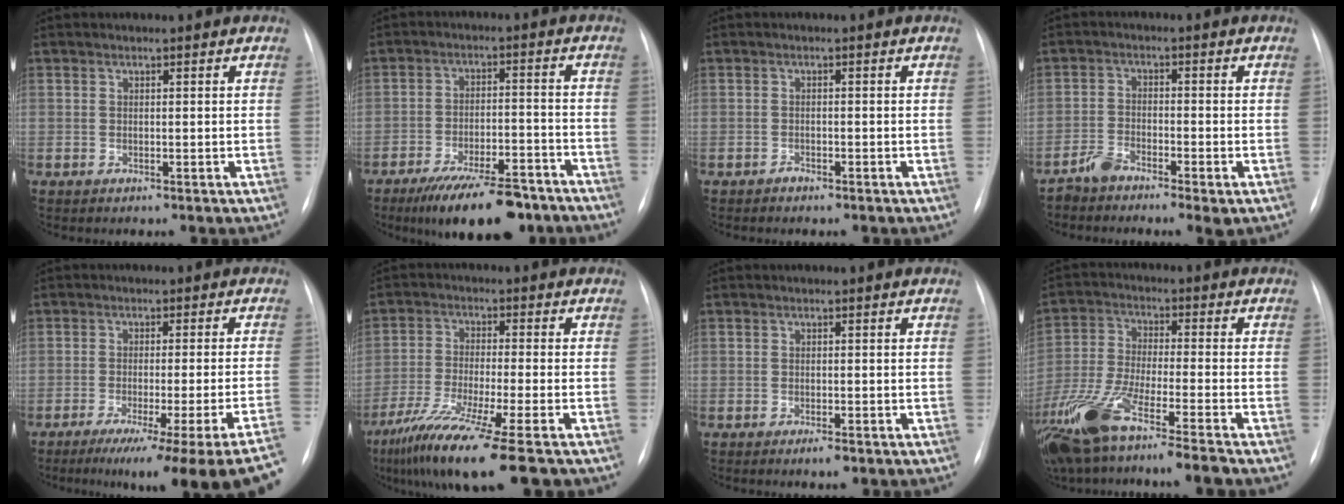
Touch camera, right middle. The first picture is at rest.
{"total": 13.9, "force": [-10.6, 4.2, 7.8], "torque": [-0.108, 0.007, -0.166]}
{"total": 0.8, "force": [-0.7, 0.3, 0.2], "torque": [-0.004, 0.000, -0.013]}
{"total": 4.4, "force": [-3.2, 1.1, 2.7], "torque": [-0.055, -0.002, -0.062]}
{"total": 19.6, "force": [-14.9, -1.9, 12.5], "torque": [-0.089, -0.035, -0.200]}
{"total": 13.4, "force": [-9.1, -0.3, 9.9], "torque": [-0.187, -0.045, -0.156]}
{"total": 3.1, "force": [-1.9, 0.8, 2.2], "torque": [-0.036, -0.003, -0.028]}
{"total": 13.7, "force": [-9.6, 0.2, 9.9], "torque": [-0.202, -0.040, -0.175]}